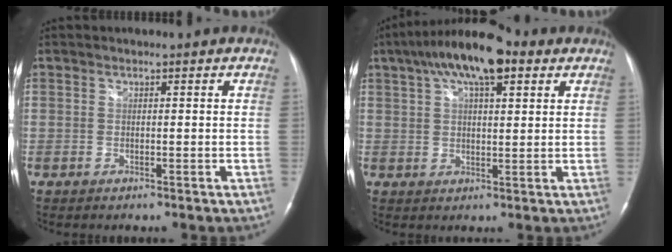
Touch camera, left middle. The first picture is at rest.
{"total": 13.2, "force": [7.3, 4.1, 10.1], "torque": [-0.191, 0.042, 0.123]}